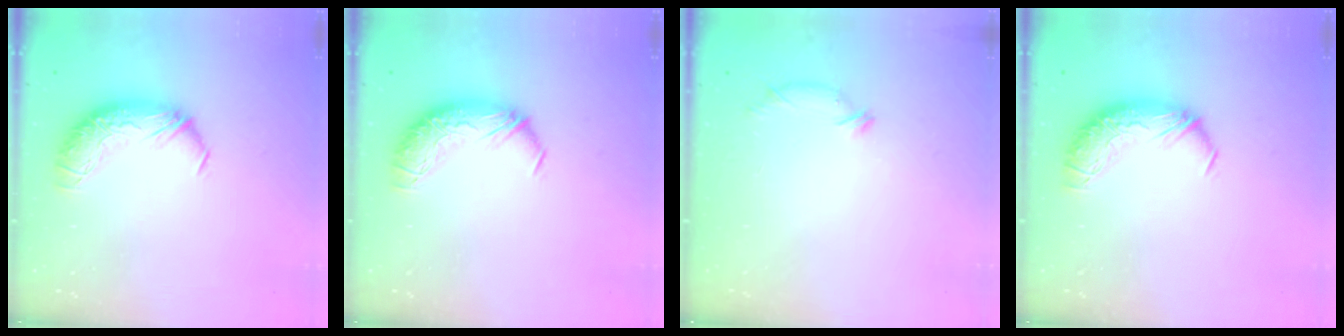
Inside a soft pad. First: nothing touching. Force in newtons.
{"total": 0.0}
{"total": 5.0, "press": 5.0, "slide": 0.7}
{"total": 0.0}